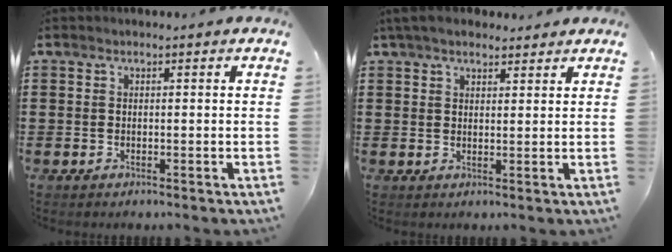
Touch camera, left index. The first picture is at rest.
{"total": 3.8, "force": [3.2, 1.2, 1.5], "torque": [-0.038, 0.001, 0.061]}